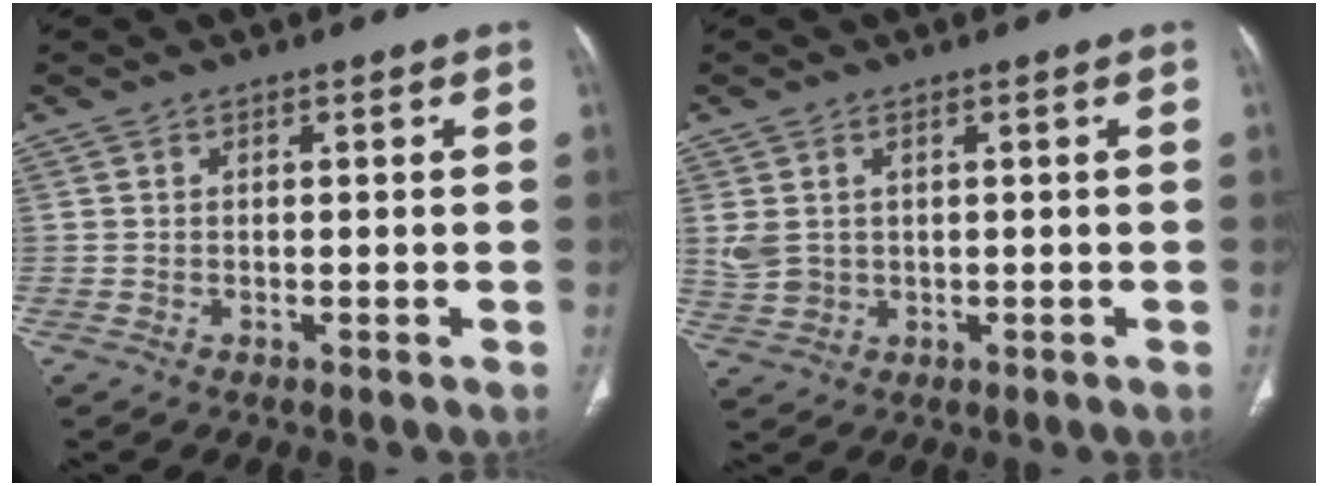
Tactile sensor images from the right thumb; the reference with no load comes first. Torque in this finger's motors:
{"motor_torque": [-0.41, 0.22, 0.27, 0.71, 0.06]}